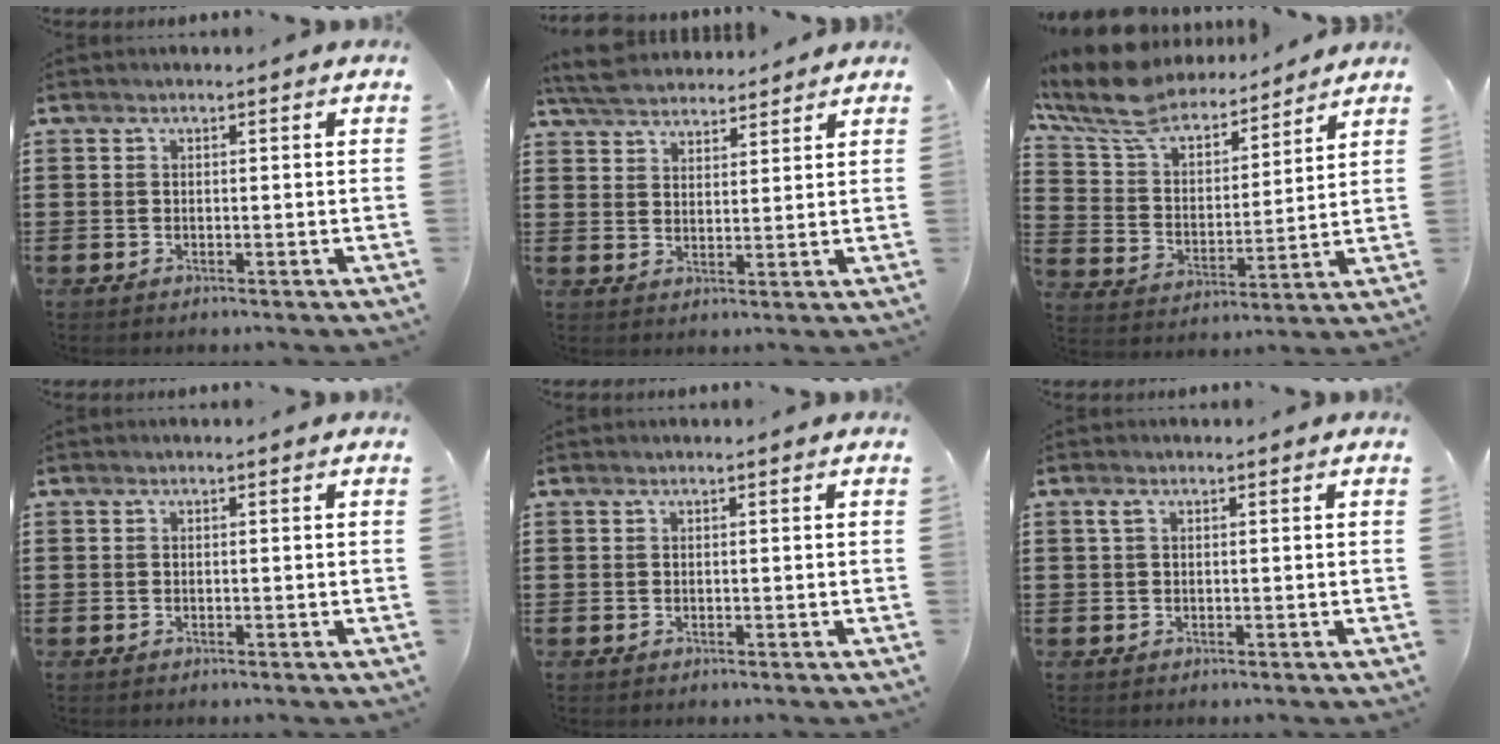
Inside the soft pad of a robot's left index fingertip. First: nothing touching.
{"total": 4.9, "force": [4.6, 1.4, 1.0], "torque": [-0.038, -0.008, 0.086]}
{"total": 9.6, "force": [8.5, 3.0, 3.4], "torque": [-0.107, -0.049, 0.151]}
{"total": 0.0}
{"total": 0.0}
{"total": 1.3, "force": [0.4, 0.6, 1.1], "torque": [-0.023, 0.005, 0.006]}